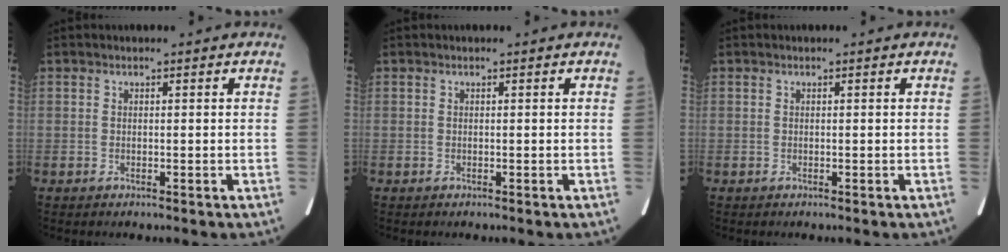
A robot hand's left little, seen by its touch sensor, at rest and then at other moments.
{"total": 0.0}
{"total": 0.0}